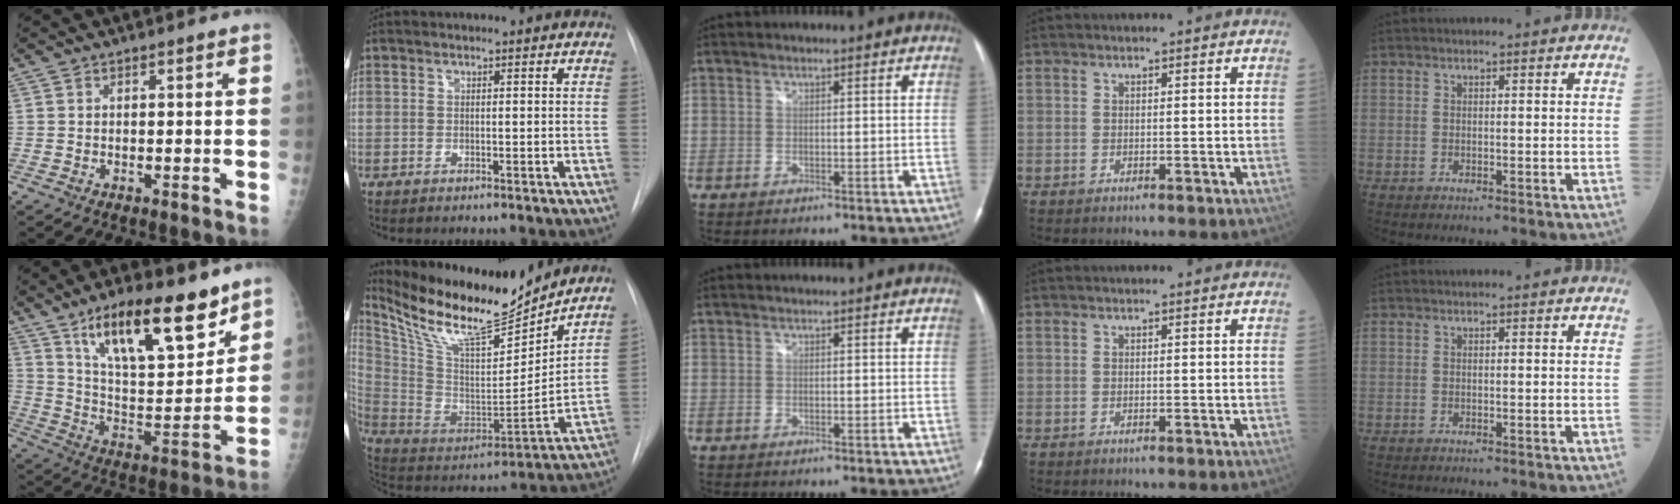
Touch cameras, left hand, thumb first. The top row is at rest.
{"thumb": {"total": 21.6, "force": [14.0, 7.4, 14.7], "torque": [-0.198, -0.066, 0.241]}, "index": {"total": 19.3, "force": [16.8, 2.8, 9.1], "torque": [-0.185, -0.015, 0.304]}}